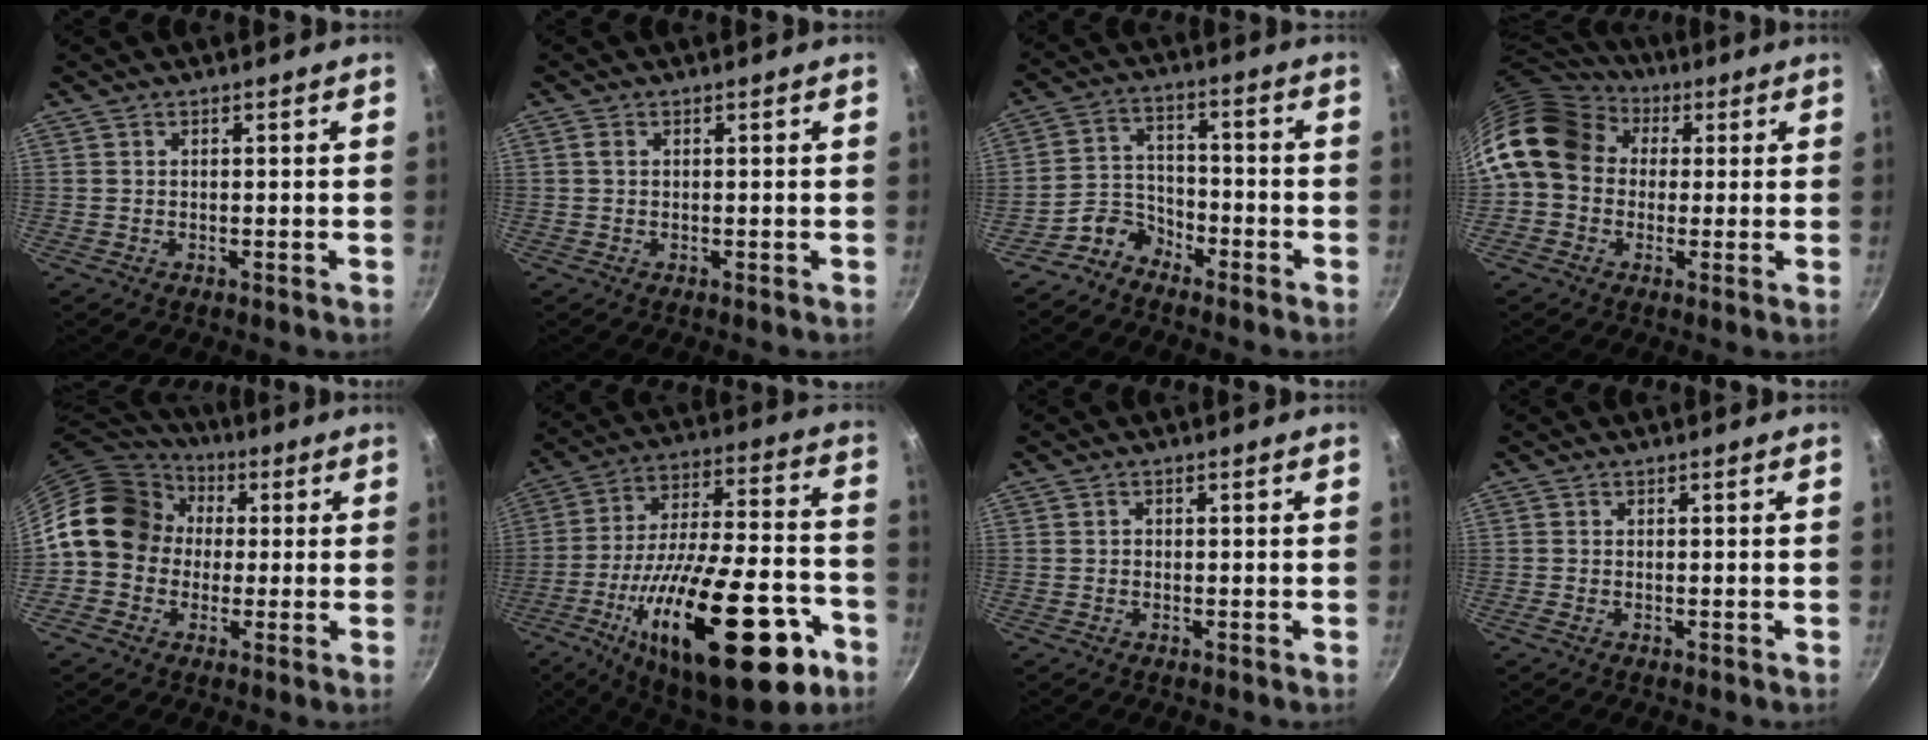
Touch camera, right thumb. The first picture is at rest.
{"total": 0.8, "force": [0.1, 0.5, 0.6], "torque": [-0.011, 0.003, 0.002]}
{"total": 6.0, "force": [-4.7, 3.6, 1.2], "torque": [0.001, 0.051, -0.098]}
{"total": 15.2, "force": [2.7, 12.5, 8.2], "torque": [-0.126, 0.033, 0.033]}
{"total": 15.2, "force": [1.0, 13.1, 7.6], "torque": [-0.093, 0.040, 0.001]}
{"total": 33.5, "force": [-14.5, 13.1, 27.2], "torque": [-0.398, 0.054, -0.219]}
{"total": 0.6, "force": [-0.1, 0.5, 0.3], "torque": [-0.003, 0.004, -0.002]}
{"total": 0.5, "force": [-0.4, 0.1, 0.4], "torque": [-0.015, 0.002, -0.010]}